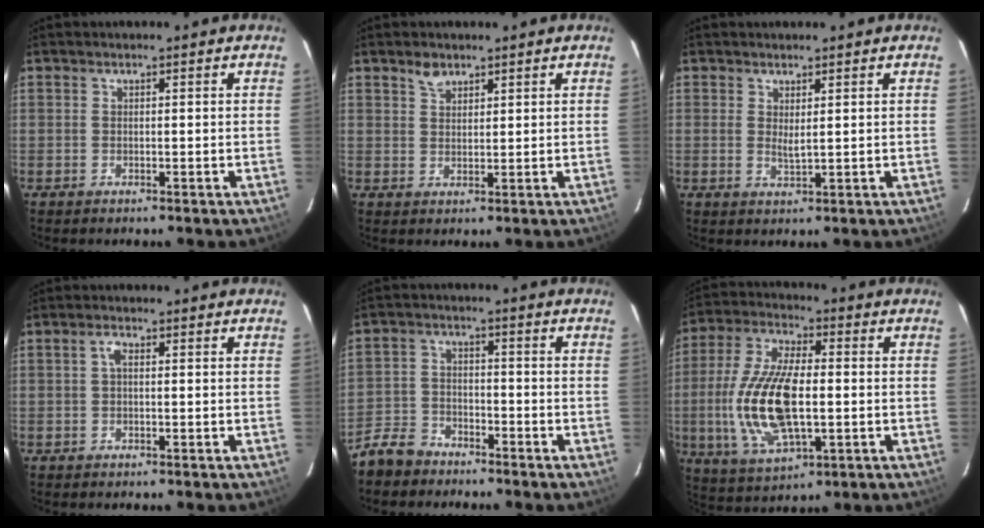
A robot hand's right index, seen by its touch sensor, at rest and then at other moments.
{"total": 2.7, "force": [2.0, 1.5, 0.9], "torque": [-0.013, 0.005, 0.037]}
{"total": 2.0, "force": [0.8, 0.4, 1.8], "torque": [-0.032, -0.004, 0.014]}
{"total": 1.4, "force": [0.0, 0.6, 1.3], "torque": [-0.026, 0.007, -0.001]}
{"total": 8.3, "force": [-6.6, 4.4, 2.4], "torque": [-0.074, 0.011, -0.127]}
{"total": 17.3, "force": [-2.0, 7.3, 15.6], "torque": [-0.327, -0.003, -0.031]}